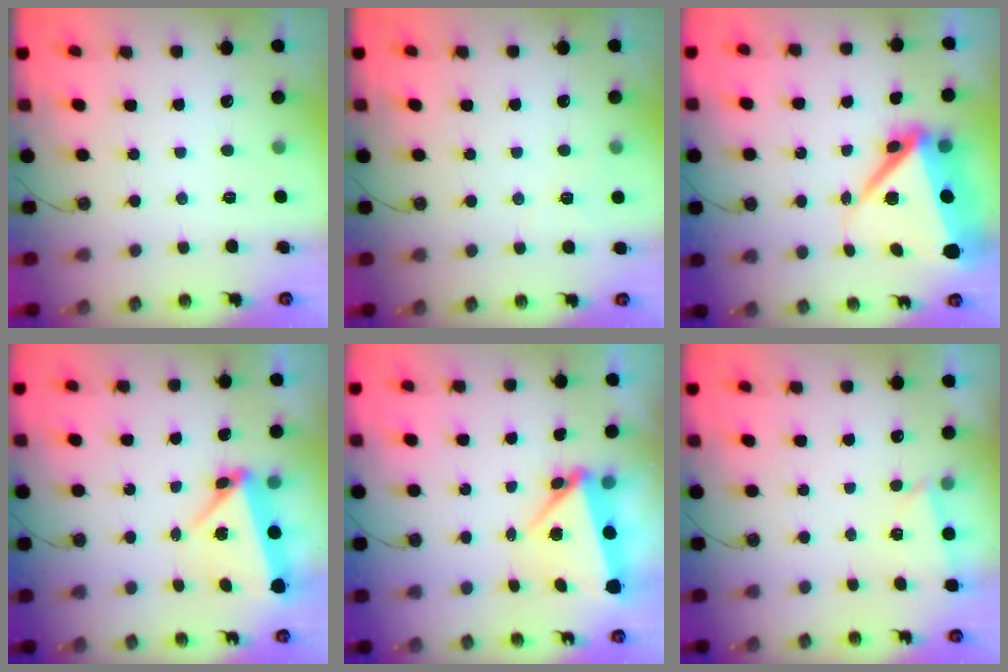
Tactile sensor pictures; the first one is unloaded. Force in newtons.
{"total": 3.0, "press": 2.4, "slide": 1.8}
{"total": 11.9, "press": 11.8, "slide": 1.9}
{"total": 5.9, "press": 5.9, "slide": 0.9}
{"total": 6.9, "press": 5.3, "slide": 4.4}
{"total": 0.6, "press": 0.0, "slide": 0.6}